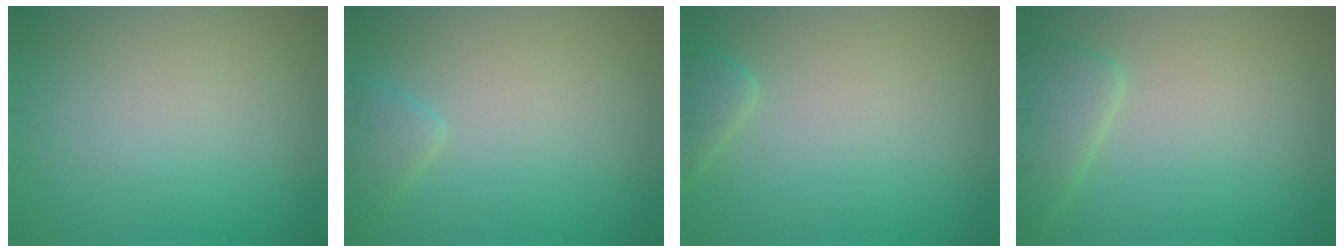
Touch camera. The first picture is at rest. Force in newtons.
{"total": 1.6, "press": 1.6, "slide": 0.1}
{"total": 1.8, "press": 1.8, "slide": 0.2}
{"total": 2.9, "press": 2.9, "slide": 0.3}